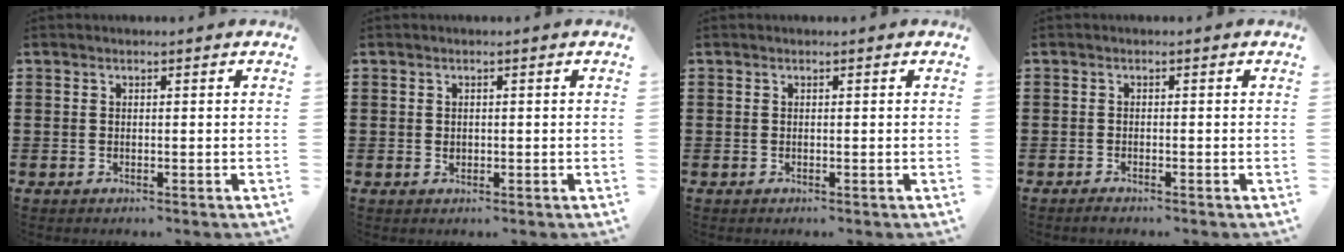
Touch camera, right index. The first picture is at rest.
{"total": 0.8, "force": [0.1, 0.7, 0.4], "torque": [-0.009, 0.003, 0.002]}
{"total": 0.0}
{"total": 0.8, "force": [-0.8, 0.0, 0.1], "torque": [-0.004, -0.003, -0.015]}